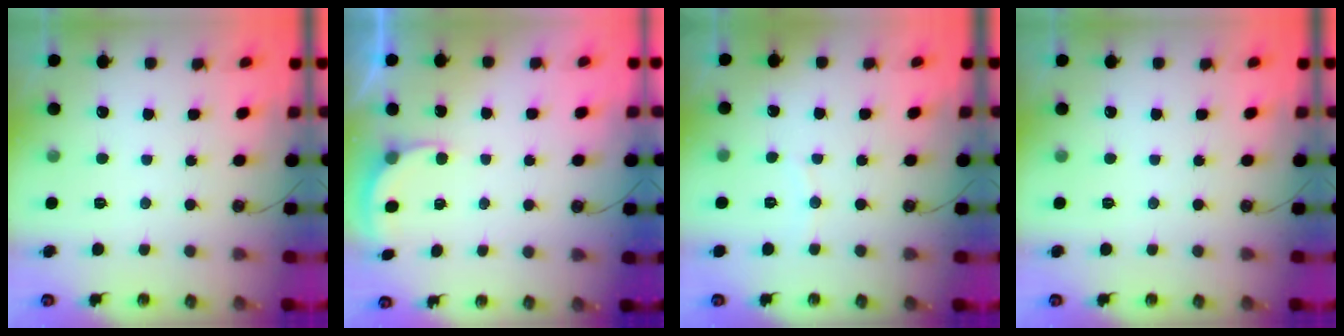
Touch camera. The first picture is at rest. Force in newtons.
{"total": 3.3, "press": 3.1, "slide": 1.2}
{"total": 2.6, "press": 2.6, "slide": 0.3}
{"total": 0.0}